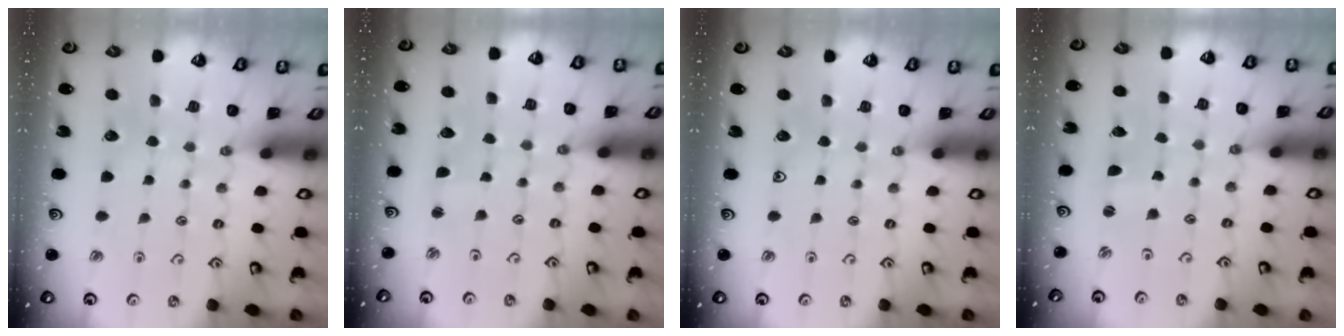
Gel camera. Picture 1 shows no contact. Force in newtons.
{"total": 1.3, "press": 1.3, "slide": 0.2}
{"total": 0.0}
{"total": 0.7, "press": 0.7, "slide": 0.1}